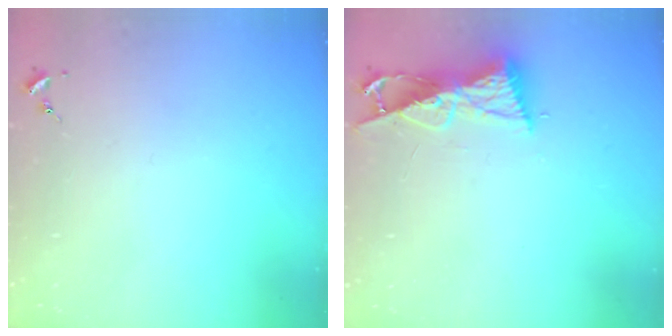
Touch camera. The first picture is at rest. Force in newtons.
{"total": 8.9, "press": 8.9, "slide": 0.5}